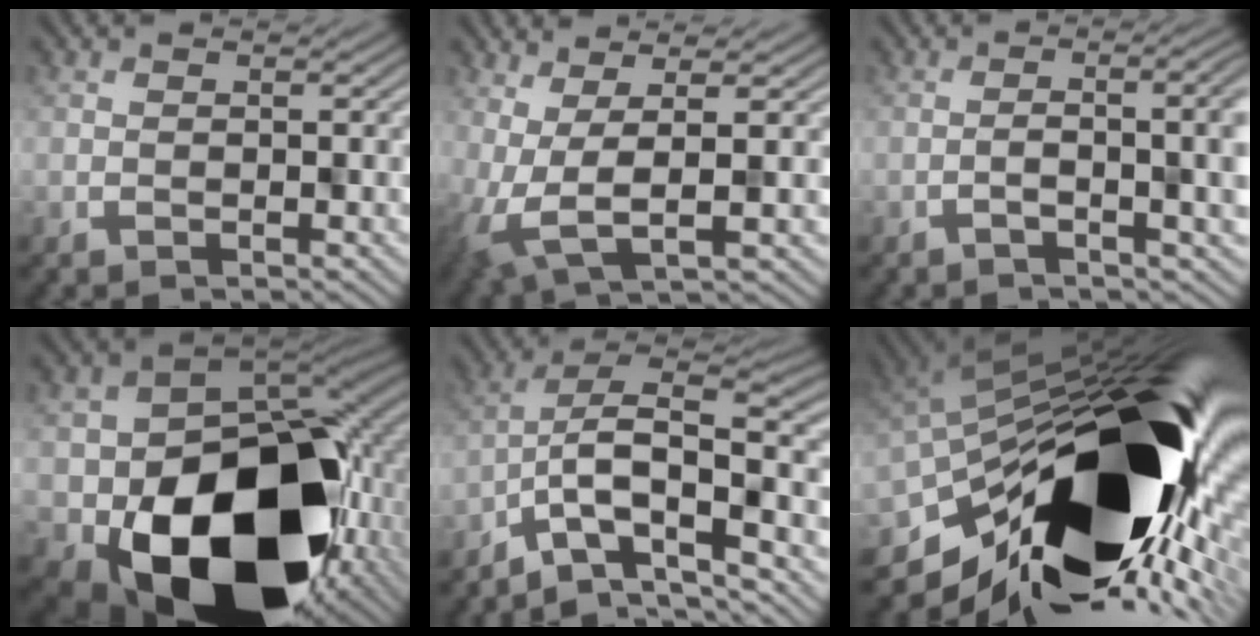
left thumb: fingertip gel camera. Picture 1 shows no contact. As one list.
[{"total": 6.1, "force": [1.3, 1.5, 5.8], "torque": [-0.105, -0.003, 0.023]}, {"total": 5.1, "force": [-1.3, 0.5, 4.9], "torque": [-0.048, 0.018, -0.026]}, {"total": 19.7, "force": [-5.2, 14.4, 12.4], "torque": [-0.231, -0.078, -0.057]}, {"total": 10.6, "force": [-4.2, 5.5, 7.9], "torque": [-0.134, -0.006, -0.082]}, {"total": 20.0, "force": [-4.0, 9.9, 16.9], "torque": [-0.316, -0.064, -0.049]}]